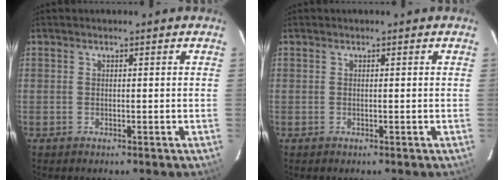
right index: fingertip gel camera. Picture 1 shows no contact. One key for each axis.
{"total": 0.0}